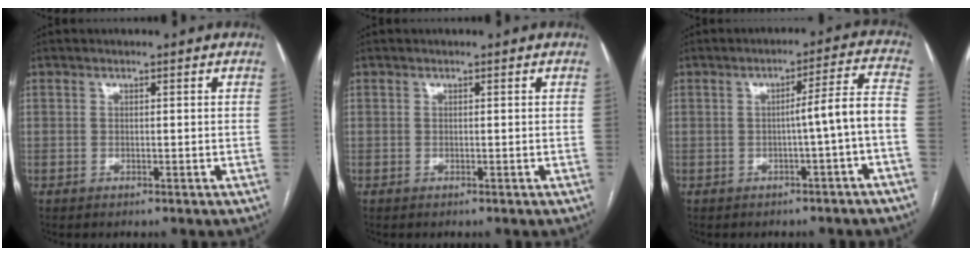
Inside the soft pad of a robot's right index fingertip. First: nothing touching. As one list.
[{"total": 0.0}, {"total": 6.2, "force": [-1.9, -0.9, 5.9], "torque": [-0.074, 0.018, -0.026]}]